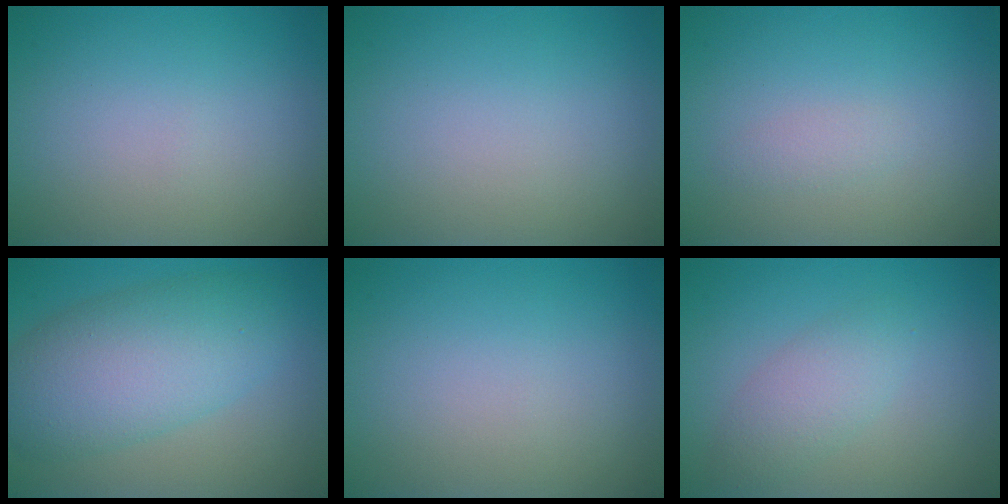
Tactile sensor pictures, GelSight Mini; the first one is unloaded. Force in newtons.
{"total": 0.0}
{"total": 0.9, "press": 0.9, "slide": 0.1}
{"total": 8.0, "press": 8.0, "slide": 0.1}
{"total": 0.0}
{"total": 2.7, "press": 2.7, "slide": 0.1}